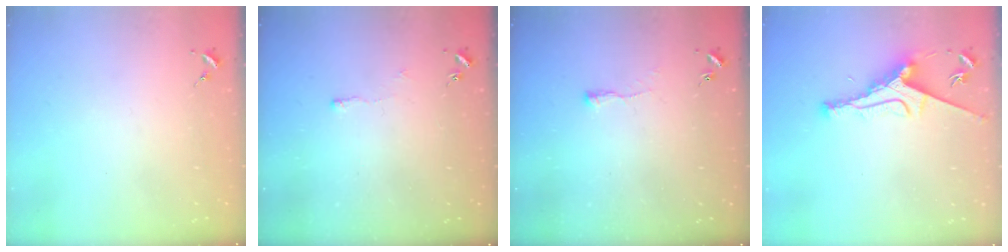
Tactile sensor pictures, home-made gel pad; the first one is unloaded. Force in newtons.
{"total": 2.8, "press": 2.8, "slide": 0.6}
{"total": 3.5, "press": 3.5, "slide": 0.7}
{"total": 9.6, "press": 9.6, "slide": 0.7}